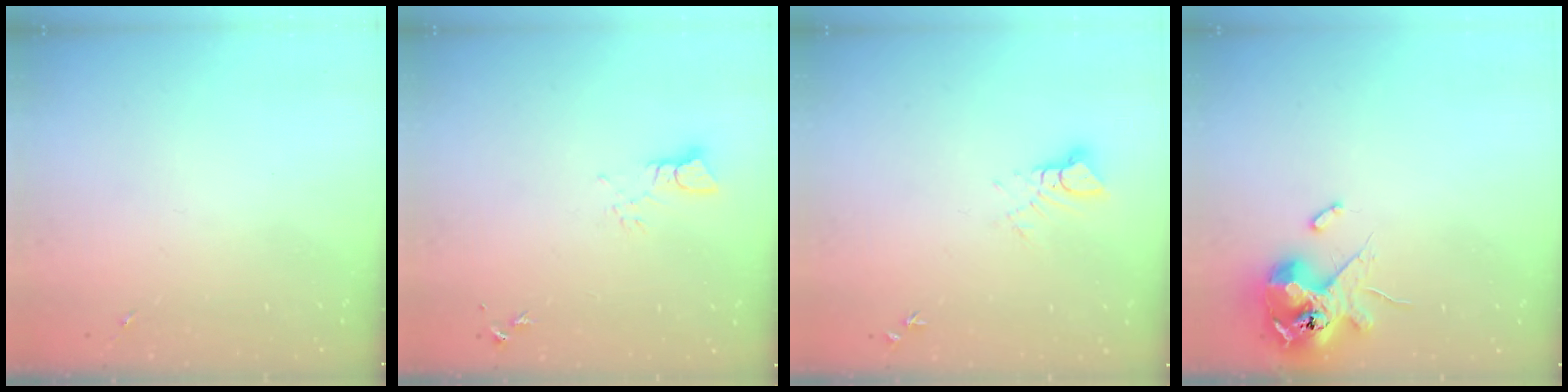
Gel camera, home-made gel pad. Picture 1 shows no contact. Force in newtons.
{"total": 3.2, "press": 3.1, "slide": 0.4}
{"total": 4.1, "press": 4.1, "slide": 0.2}
{"total": 12.7, "press": 12.5, "slide": 2.1}